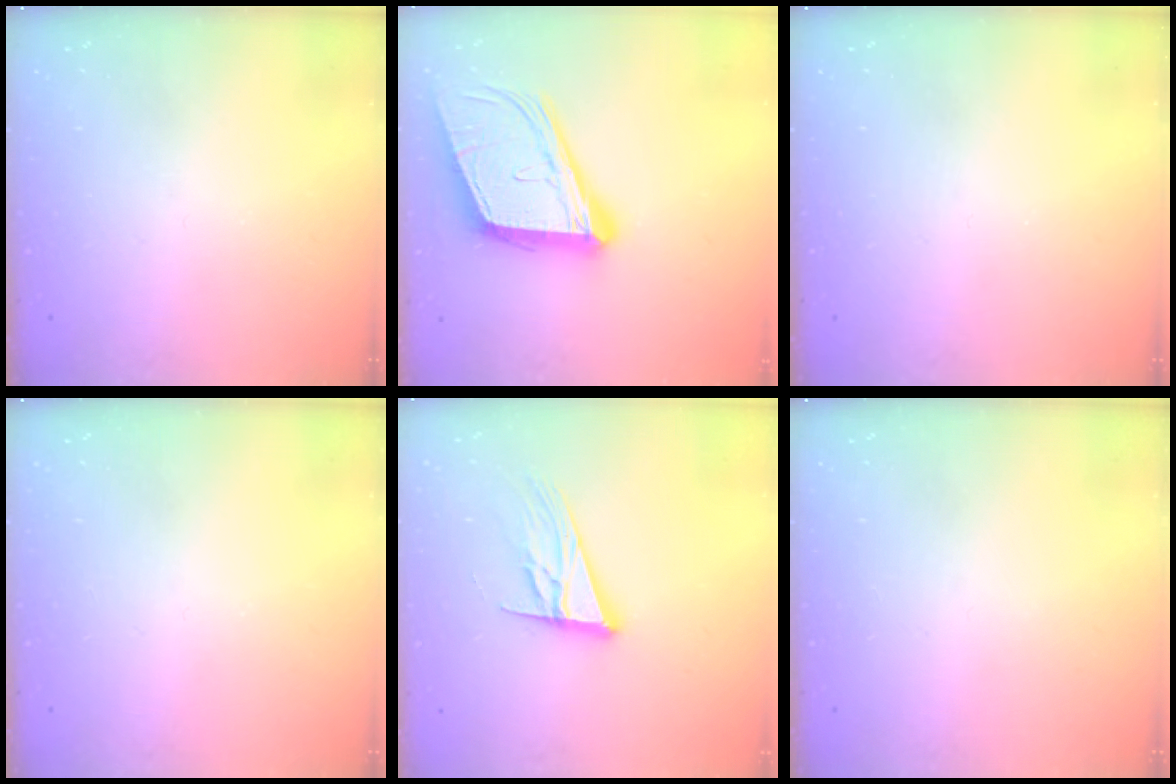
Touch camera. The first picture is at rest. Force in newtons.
{"total": 18.6, "press": 18.2, "slide": 3.8}
{"total": 0.0}
{"total": 0.0}
{"total": 14.7, "press": 14.1, "slide": 4.0}
{"total": 0.0}